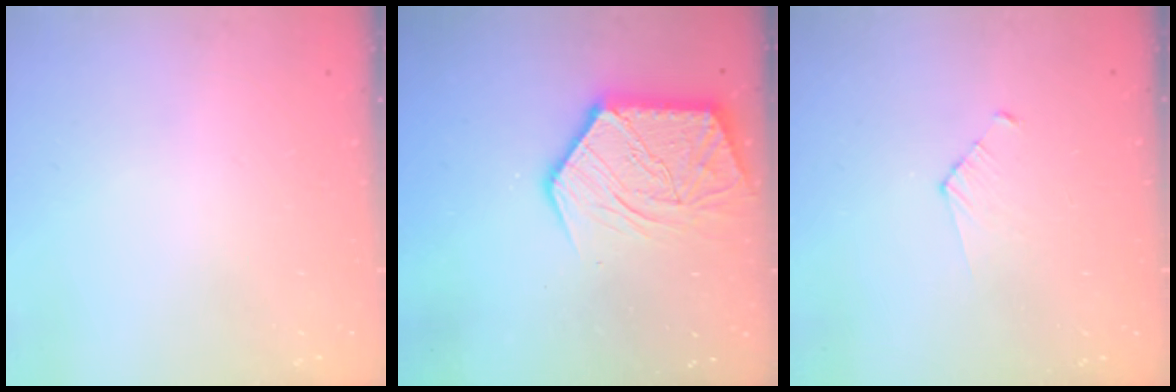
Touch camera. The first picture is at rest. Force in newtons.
{"total": 14.6, "press": 14.5, "slide": 1.5}
{"total": 2.8, "press": 2.8, "slide": 0.2}